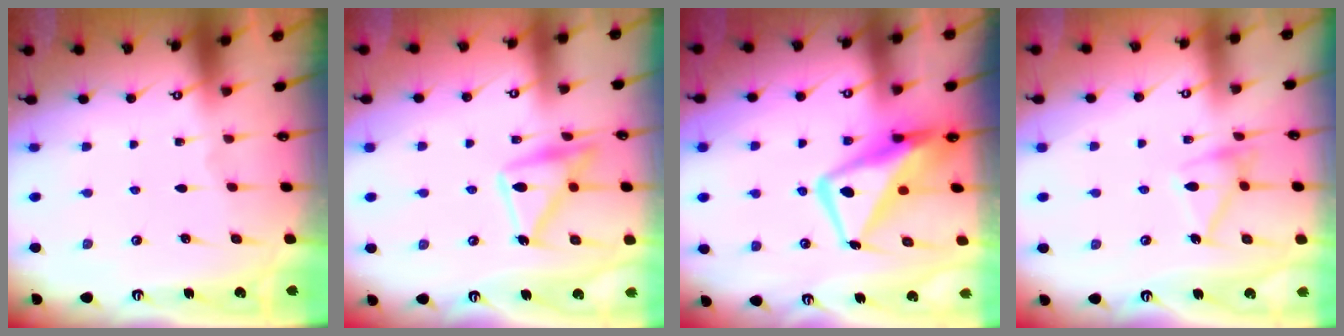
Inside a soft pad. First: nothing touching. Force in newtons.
{"total": 15.8, "press": 15.7, "slide": 0.9}
{"total": 14.1, "press": 14.0, "slide": 1.7}
{"total": 13.8, "press": 13.7, "slide": 0.6}